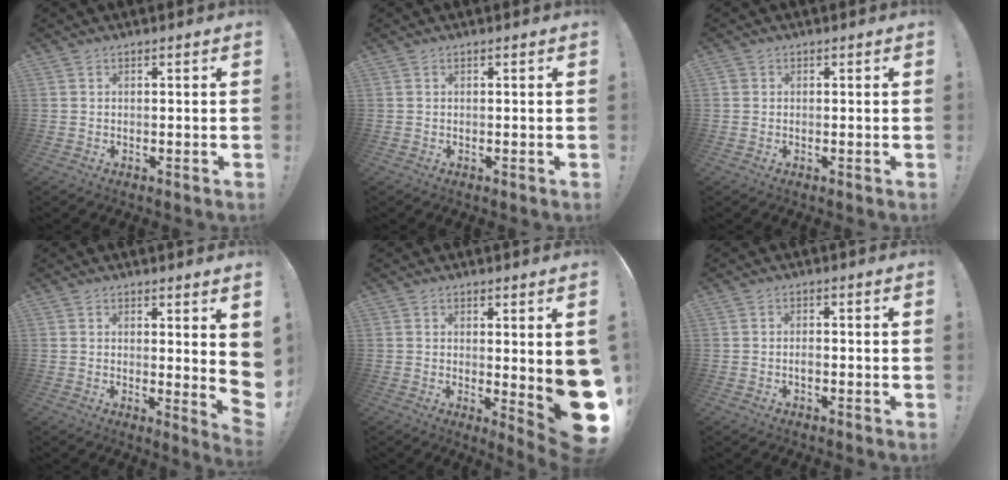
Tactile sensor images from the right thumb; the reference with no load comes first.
{"total": 0.0}
{"total": 1.1, "force": [0.3, 0.9, 0.4], "torque": [-0.007, 0.003, 0.006]}
{"total": 4.4, "force": [1.8, -0.1, 4.0], "torque": [-0.044, -0.036, 0.032]}
{"total": 8.7, "force": [1.2, 1.3, 8.5], "torque": [-0.092, -0.047, 0.025]}
{"total": 1.3, "force": [-0.6, 0.7, 0.9], "torque": [-0.008, 0.001, -0.013]}